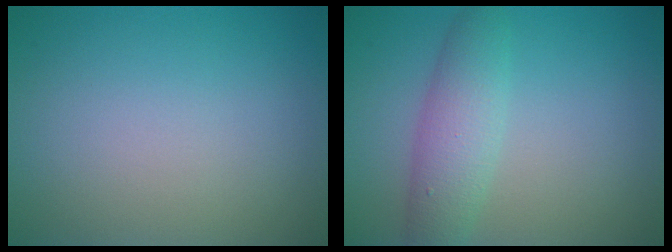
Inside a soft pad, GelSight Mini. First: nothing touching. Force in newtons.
{"total": 3.8, "press": 3.8, "slide": 0.1}